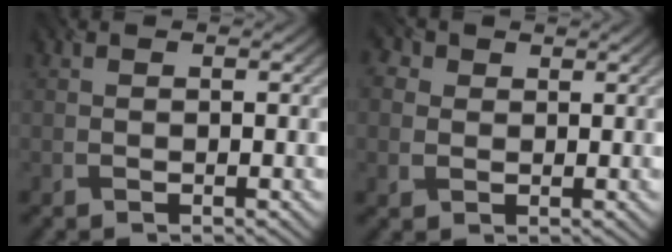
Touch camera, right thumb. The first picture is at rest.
{"total": 3.1, "force": [1.1, 2.6, 1.4], "torque": [-0.052, 0.007, 0.019]}